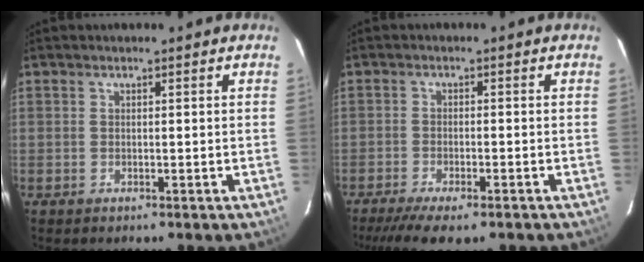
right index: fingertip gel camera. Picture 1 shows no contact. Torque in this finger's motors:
{"motor_torque": [0.95, -0.76, 0.34, 0.11]}